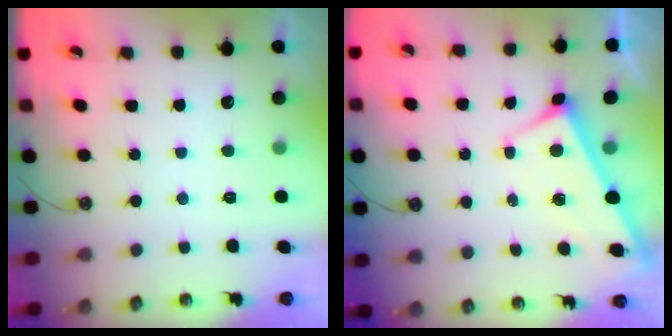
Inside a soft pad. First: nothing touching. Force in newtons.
{"total": 3.1, "press": 3.1, "slide": 0.1}